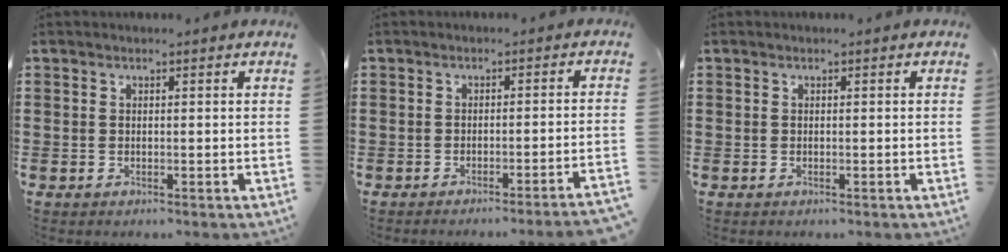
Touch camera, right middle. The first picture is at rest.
{"total": 2.2, "force": [-1.8, -0.7, 1.0], "torque": [-0.018, -0.003, -0.037]}
{"total": 0.0}